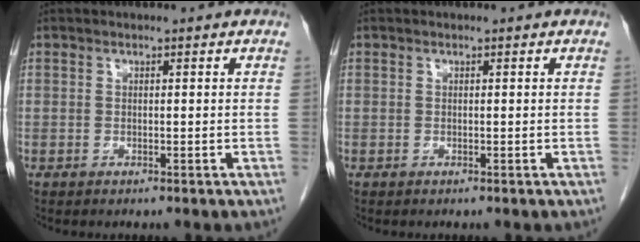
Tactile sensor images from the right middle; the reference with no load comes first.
{"total": 0.0}